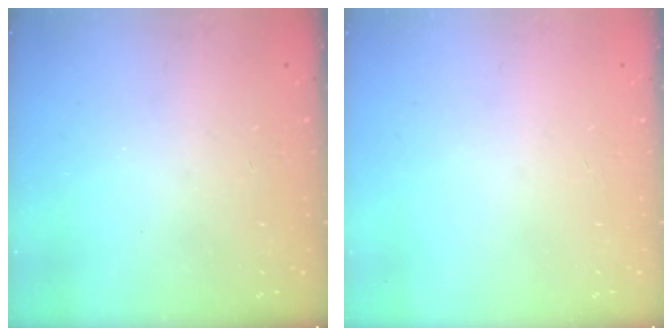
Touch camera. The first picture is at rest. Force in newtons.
{"total": 0.0}